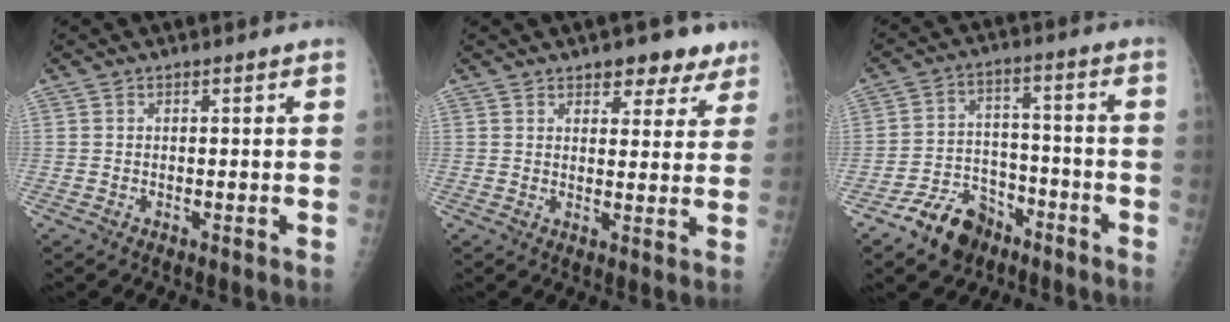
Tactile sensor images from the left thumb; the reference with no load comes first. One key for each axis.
{"total": 7.2, "fx": 5.0, "fy": 3.7, "fz": 3.6, "tx": -0.005, "ty": -0.022, "tz": 0.065}
{"total": 10.3, "fx": -7.0, "fy": 6.6, "fz": 3.6, "tx": -0.031, "ty": 0.060, "tz": -0.118}